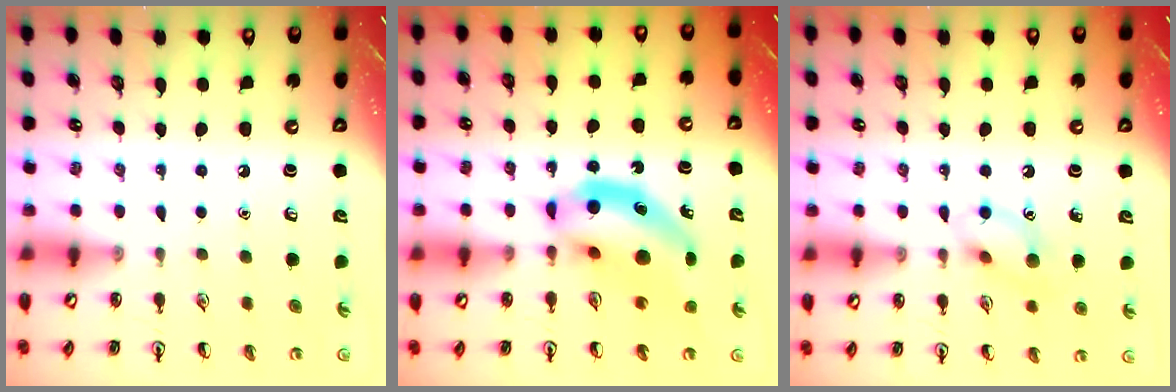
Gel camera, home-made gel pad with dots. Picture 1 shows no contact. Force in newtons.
{"total": 12.5, "press": 11.9, "slide": 3.6}
{"total": 9.9, "press": 9.9, "slide": 0.7}